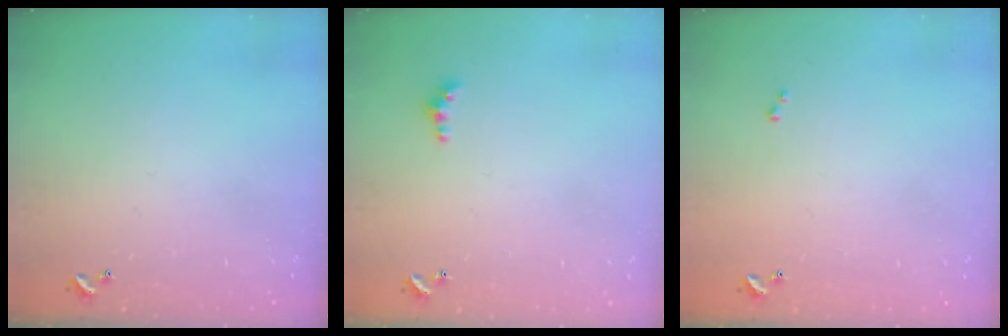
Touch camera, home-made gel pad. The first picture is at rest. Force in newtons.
{"total": 2.8, "press": 2.8, "slide": 0.5}
{"total": 0.0}